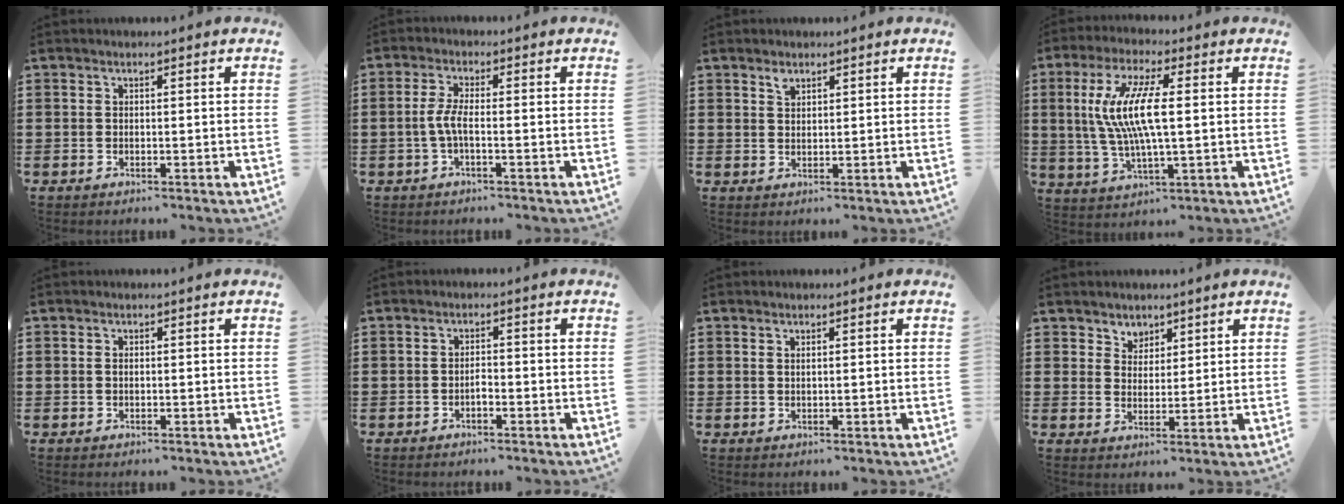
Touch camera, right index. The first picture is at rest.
{"total": 3.4, "force": [-0.9, 0.6, 3.2], "torque": [-0.089, -0.009, -0.028]}
{"total": 1.6, "force": [1.3, 0.8, 0.5], "torque": [-0.005, -0.001, 0.023]}
{"total": 10.2, "force": [1.0, 2.4, 9.9], "torque": [-0.217, -0.009, 0.007]}
{"total": 0.7, "force": [0.0, 0.5, 0.5], "torque": [-0.012, 0.001, 0.001]}
{"total": 1.5, "force": [-0.9, 0.6, 1.1], "torque": [-0.021, 0.002, -0.017]}
{"total": 0.5, "force": [0.3, 0.2, 0.4], "torque": [-0.007, 0.002, 0.006]}
{"total": 3.6, "force": [2.7, 2.4, -0.2], "torque": [-0.012, 0.007, 0.051]}